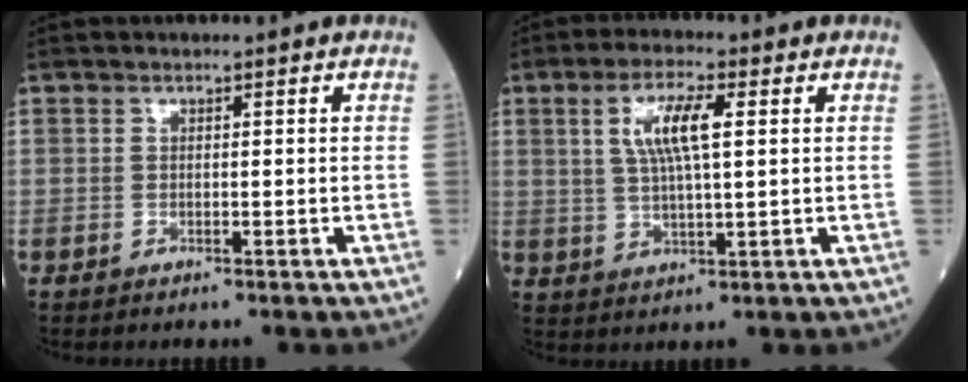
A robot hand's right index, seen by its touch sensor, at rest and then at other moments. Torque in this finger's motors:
{"motor_torque": [0.27, 0.06, 0.21, 0.10]}